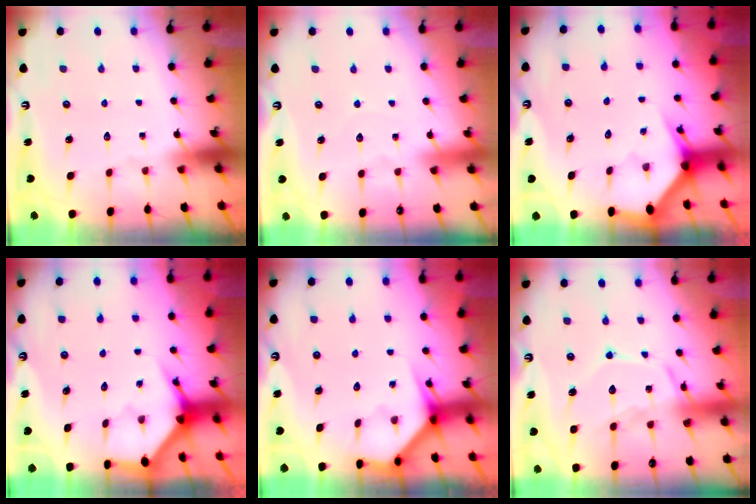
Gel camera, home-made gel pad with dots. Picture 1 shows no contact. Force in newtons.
{"total": 3.0, "press": 3.0, "slide": 0.2}
{"total": 2.6, "press": 2.6, "slide": 0.0}
{"total": 3.5, "press": 3.5, "slide": 0.2}
{"total": 3.9, "press": 3.9, "slide": 0.2}
{"total": 14.3, "press": 14.2, "slide": 1.2}